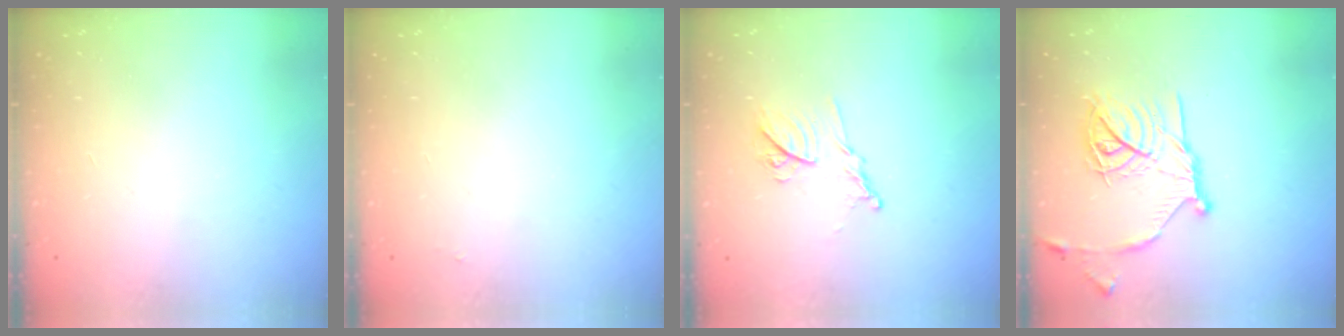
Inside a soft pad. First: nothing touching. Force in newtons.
{"total": 1.9, "press": 1.9, "slide": 0.3}
{"total": 11.0, "press": 11.0, "slide": 0.4}
{"total": 17.6, "press": 17.6, "slide": 1.4}